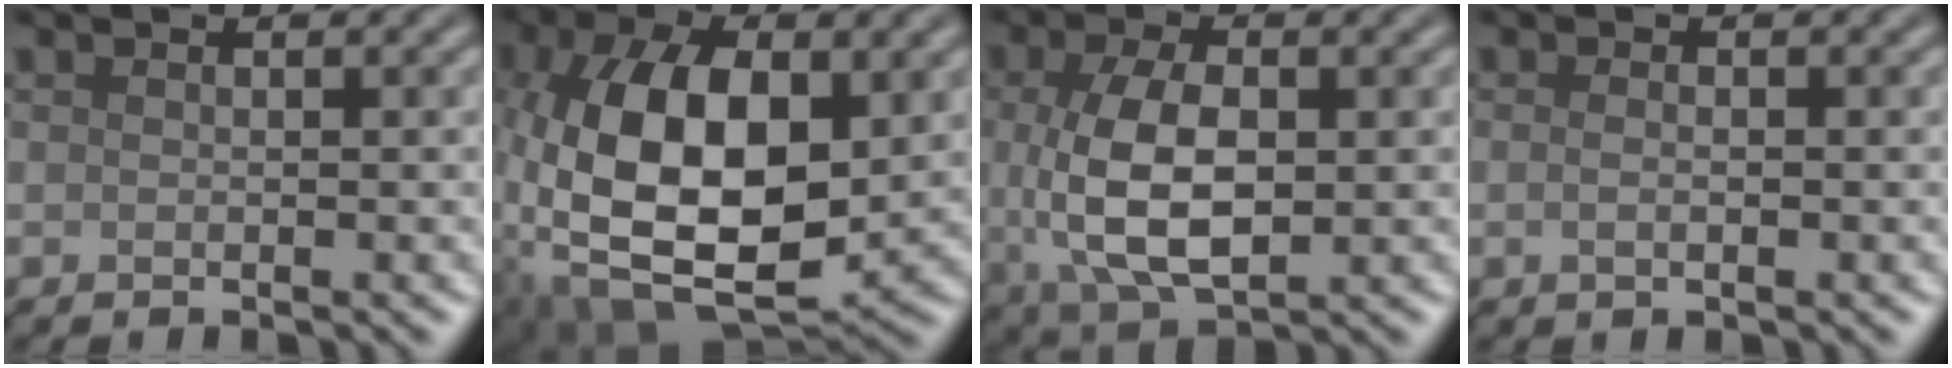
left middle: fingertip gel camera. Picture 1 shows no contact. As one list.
[{"total": 12.8, "force": [-0.3, 6.7, 10.9], "torque": [-0.211, -0.004, 0.000]}, {"total": 8.0, "force": [0.0, 4.2, 6.8], "torque": [-0.148, -0.007, 0.005]}, {"total": 1.1, "force": [-0.2, 0.5, 0.9], "torque": [-0.016, -0.007, -0.001]}]